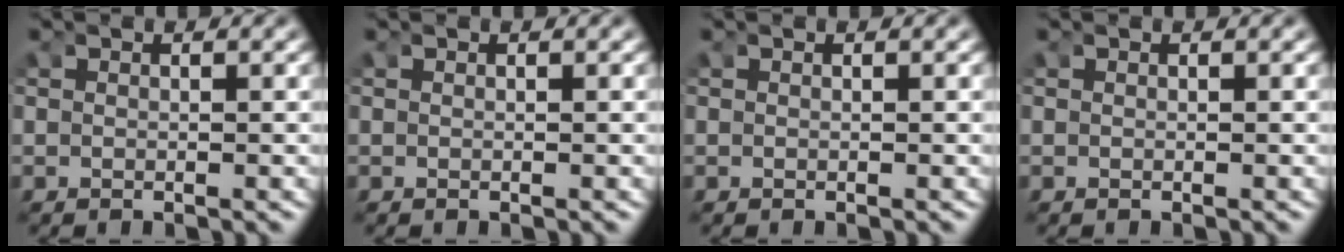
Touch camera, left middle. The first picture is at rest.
{"total": 0.0}
{"total": 0.0}
{"total": 0.0}